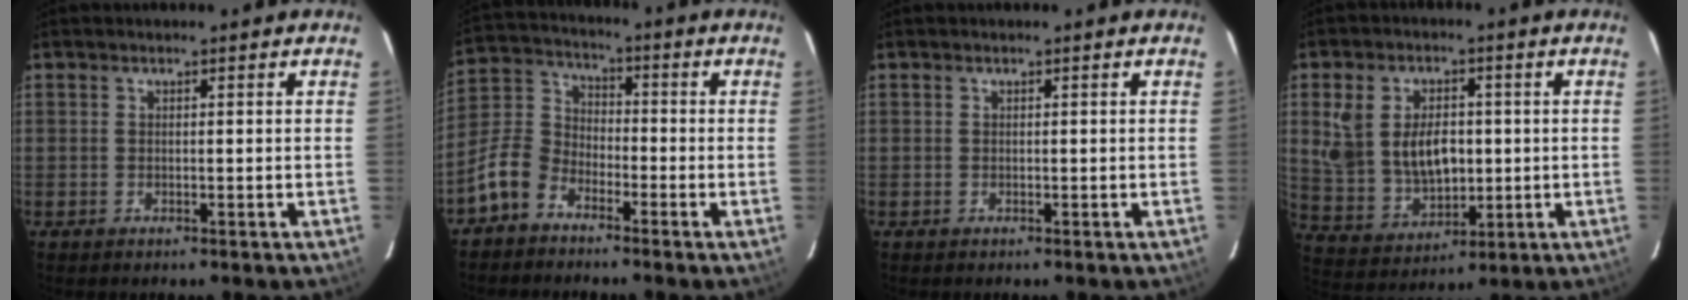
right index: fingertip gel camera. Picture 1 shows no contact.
{"total": 9.1, "force": [-6.1, 5.7, 3.6], "torque": [-0.090, 0.029, -0.131]}
{"total": 0.0}
{"total": 12.7, "force": [1.3, 8.6, 9.3], "torque": [-0.193, 0.006, 0.046]}